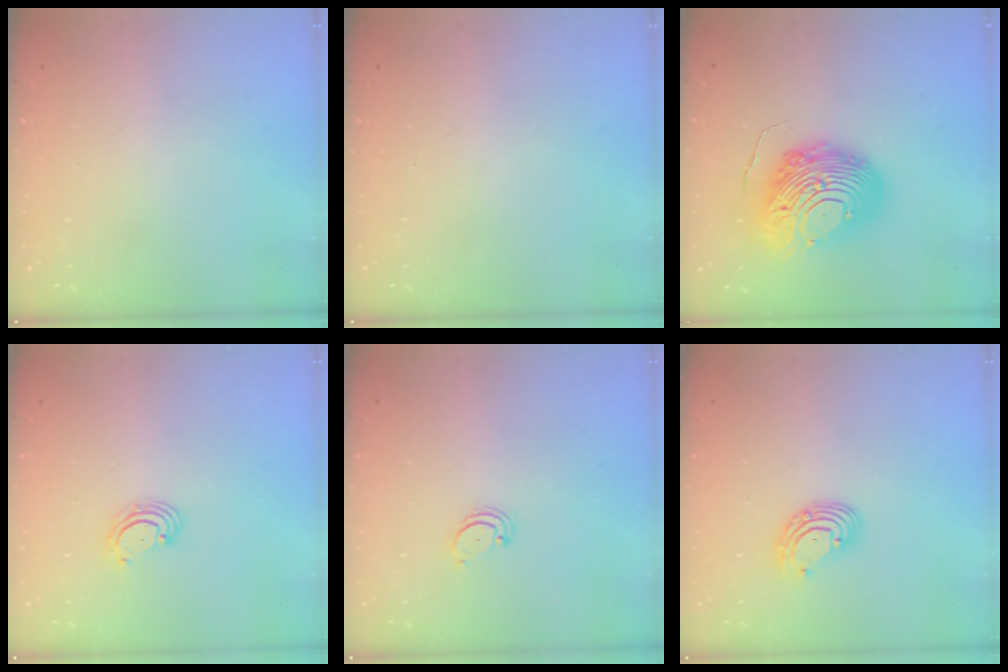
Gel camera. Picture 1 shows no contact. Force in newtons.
{"total": 0.0}
{"total": 16.1, "press": 16.0, "slide": 1.8}
{"total": 3.1, "press": 3.1, "slide": 0.6}
{"total": 2.2, "press": 2.2, "slide": 0.2}
{"total": 6.5, "press": 6.4, "slide": 0.8}